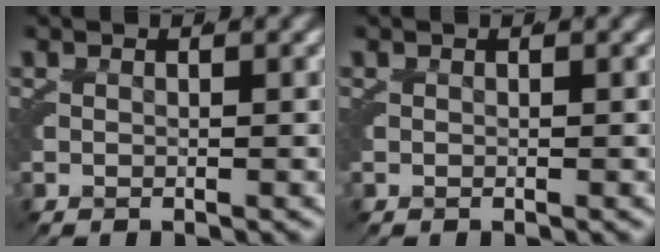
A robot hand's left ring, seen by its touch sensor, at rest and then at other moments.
{"total": 0.0}